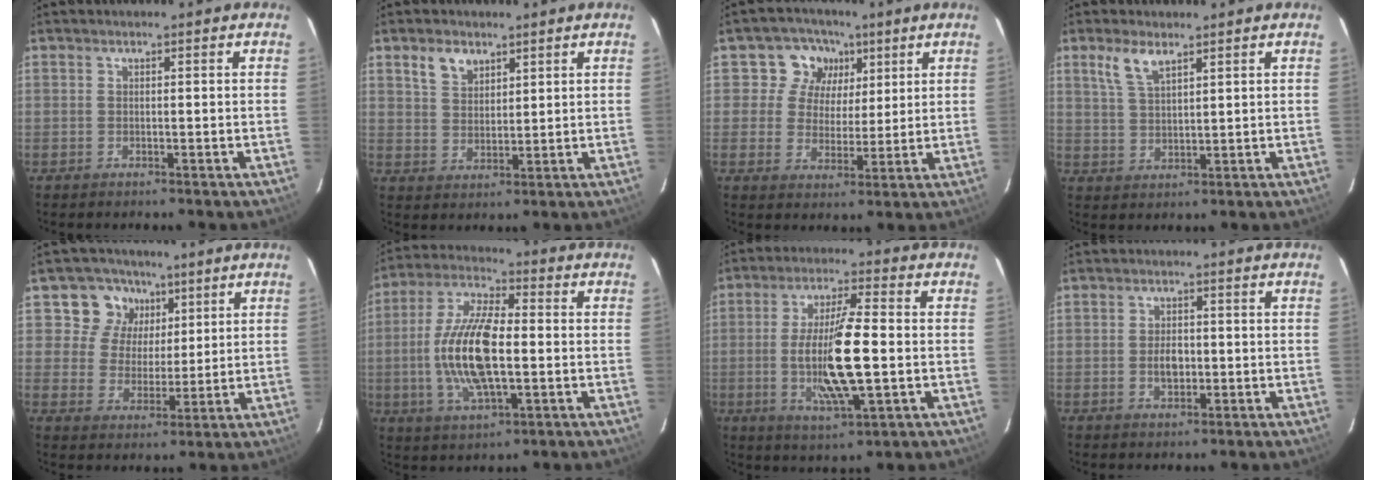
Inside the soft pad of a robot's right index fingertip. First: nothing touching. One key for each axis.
{"total": 5.2, "fx": 3.2, "fy": 3.2, "fz": 2.5, "tx": -0.046, "ty": 0.011, "tz": 0.063}
{"total": 8.1, "fx": 3.4, "fy": 7.2, "fz": 1.5, "tx": -0.022, "ty": 0.006, "tz": 0.050}
{"total": 5.2, "fx": 3.3, "fy": 1.9, "fz": 3.5, "tx": -0.071, "ty": 0.005, "tz": 0.070}
{"total": 8.5, "fx": 4.1, "fy": 7.4, "fz": 1.3, "tx": -0.026, "ty": 0.008, "tz": 0.066}
{"total": 15.6, "fx": -1.7, "fy": 5.8, "fz": 14.4, "tx": -0.297, "ty": 0.002, "tz": -0.034}
{"total": 13.8, "fx": -1.9, "fy": 2.5, "fz": 13.5, "tx": -0.256, "ty": -0.012, "tz": -0.032}
{"total": 3.5, "fx": -0.6, "fy": 2.3, "fz": 2.6, "tx": -0.046, "ty": 0.002, "tz": -0.008}